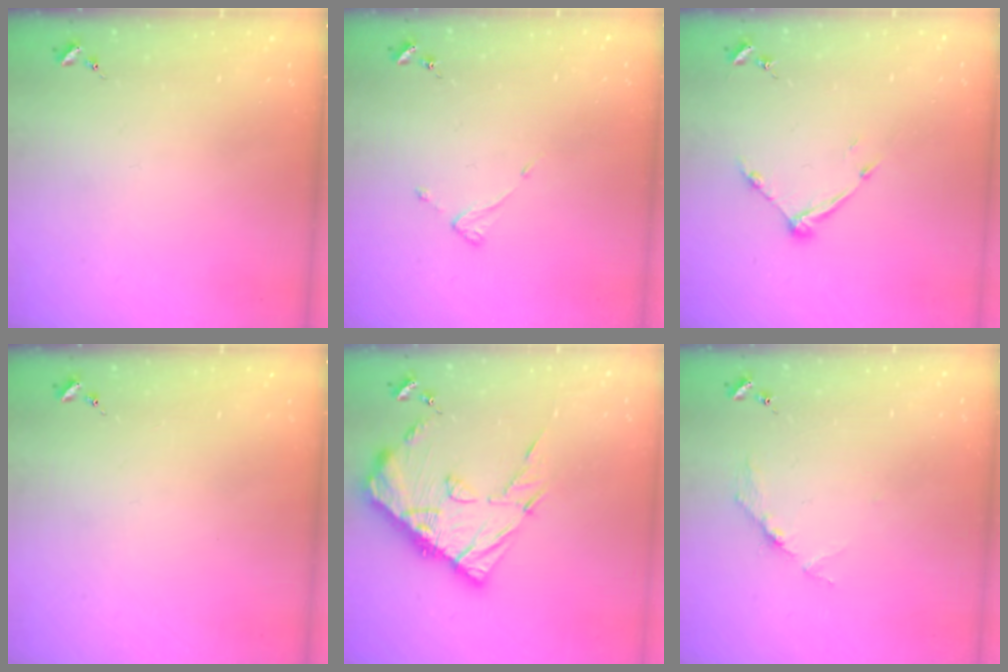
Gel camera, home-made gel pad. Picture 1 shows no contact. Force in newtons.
{"total": 3.6, "press": 3.6, "slide": 0.2}
{"total": 8.4, "press": 8.4, "slide": 0.5}
{"total": 0.0}
{"total": 18.5, "press": 18.5, "slide": 1.8}
{"total": 3.6, "press": 3.6, "slide": 0.4}